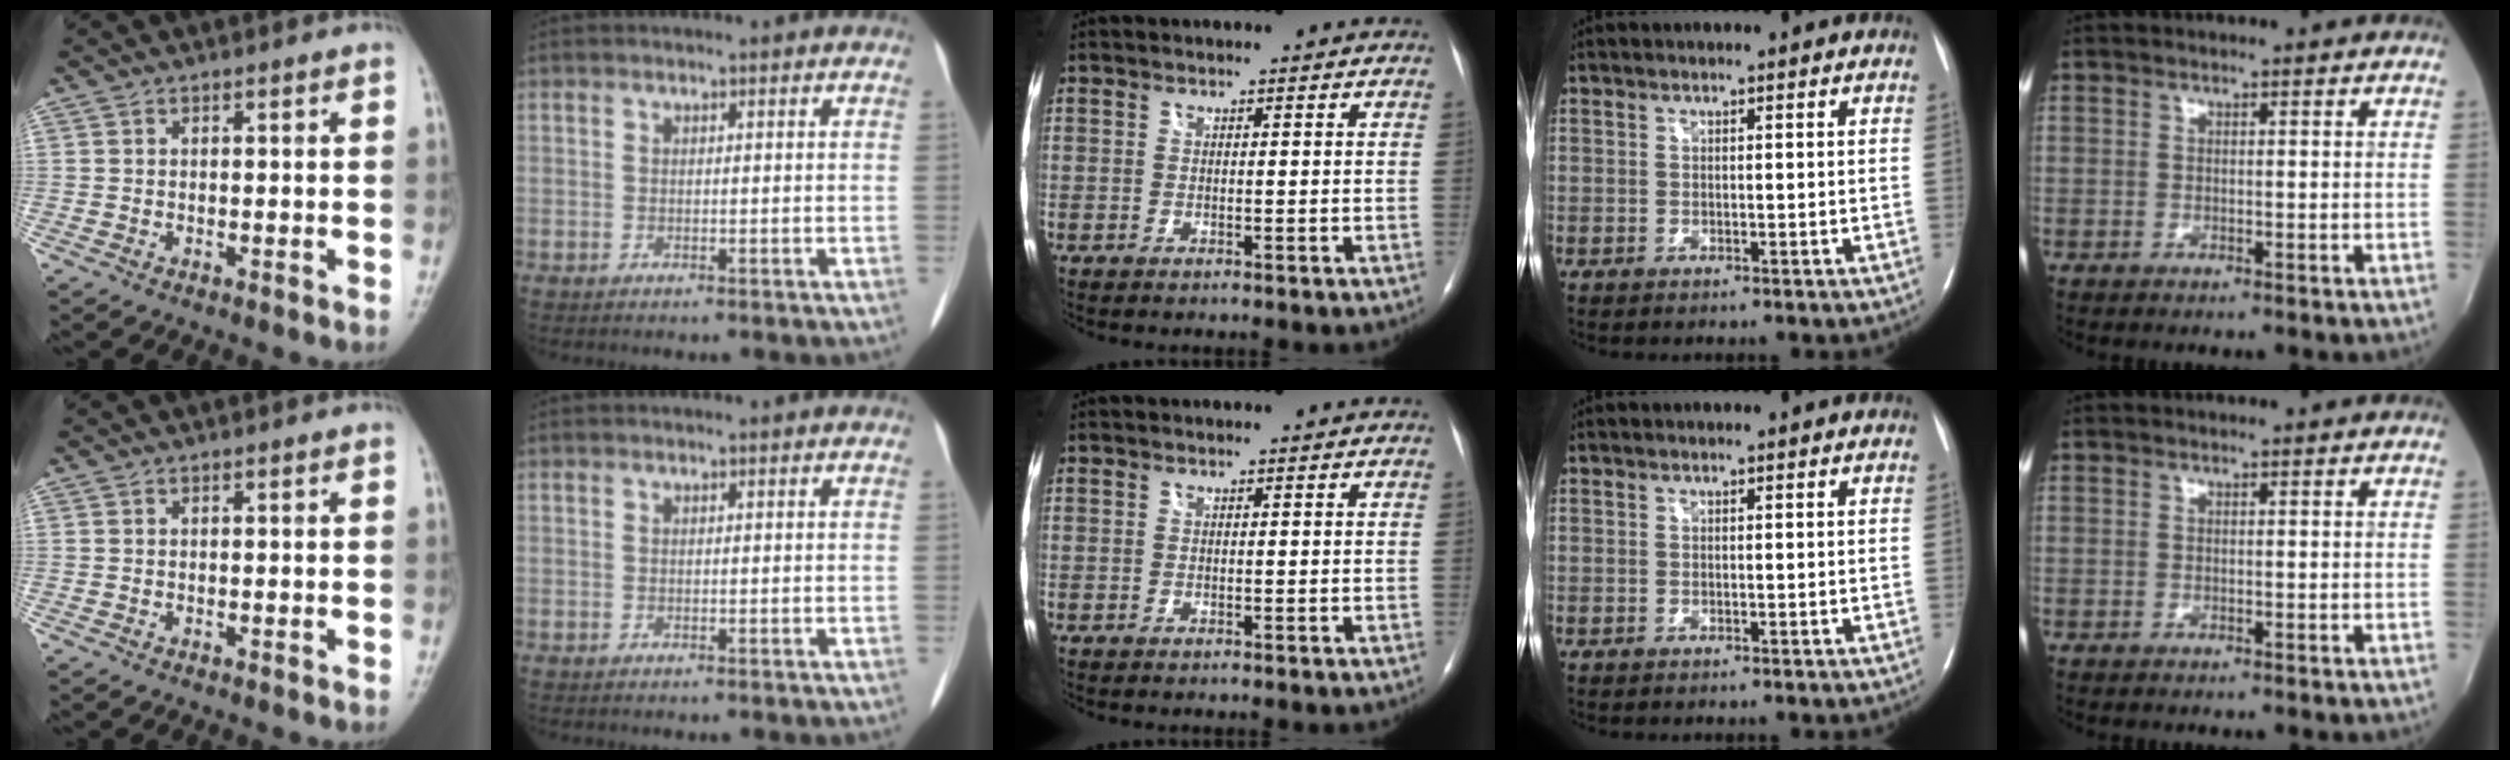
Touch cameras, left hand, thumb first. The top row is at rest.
{}